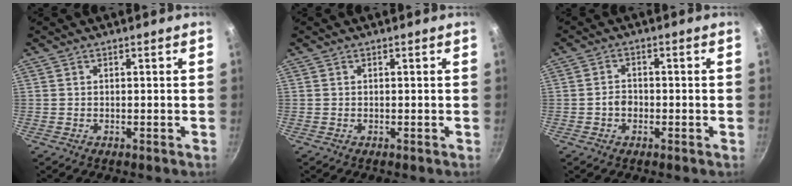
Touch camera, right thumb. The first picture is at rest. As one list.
[{"total": 0.0}, {"total": 2.6, "force": [-0.8, 2.0, 1.4], "torque": [-0.014, 0.013, -0.015]}]